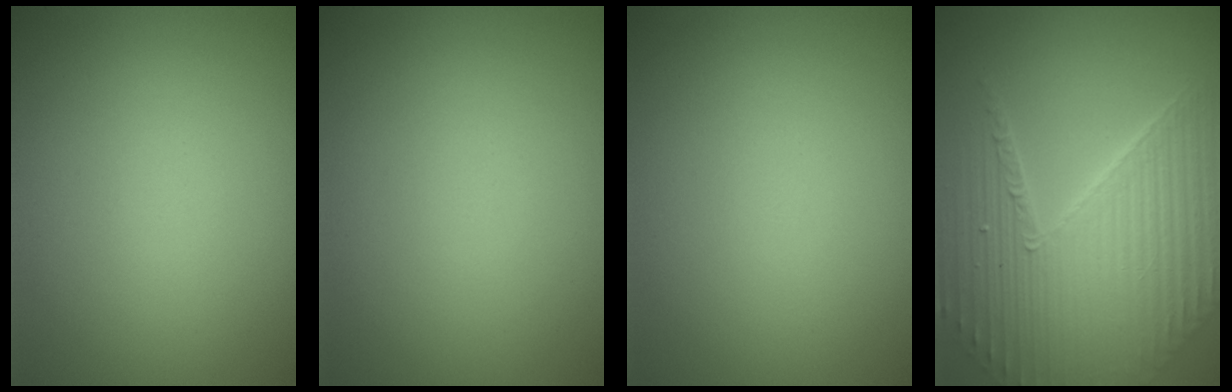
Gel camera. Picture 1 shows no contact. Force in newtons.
{"total": 0.0}
{"total": 0.0}
{"total": 7.6, "press": 5.8, "slide": 4.9}